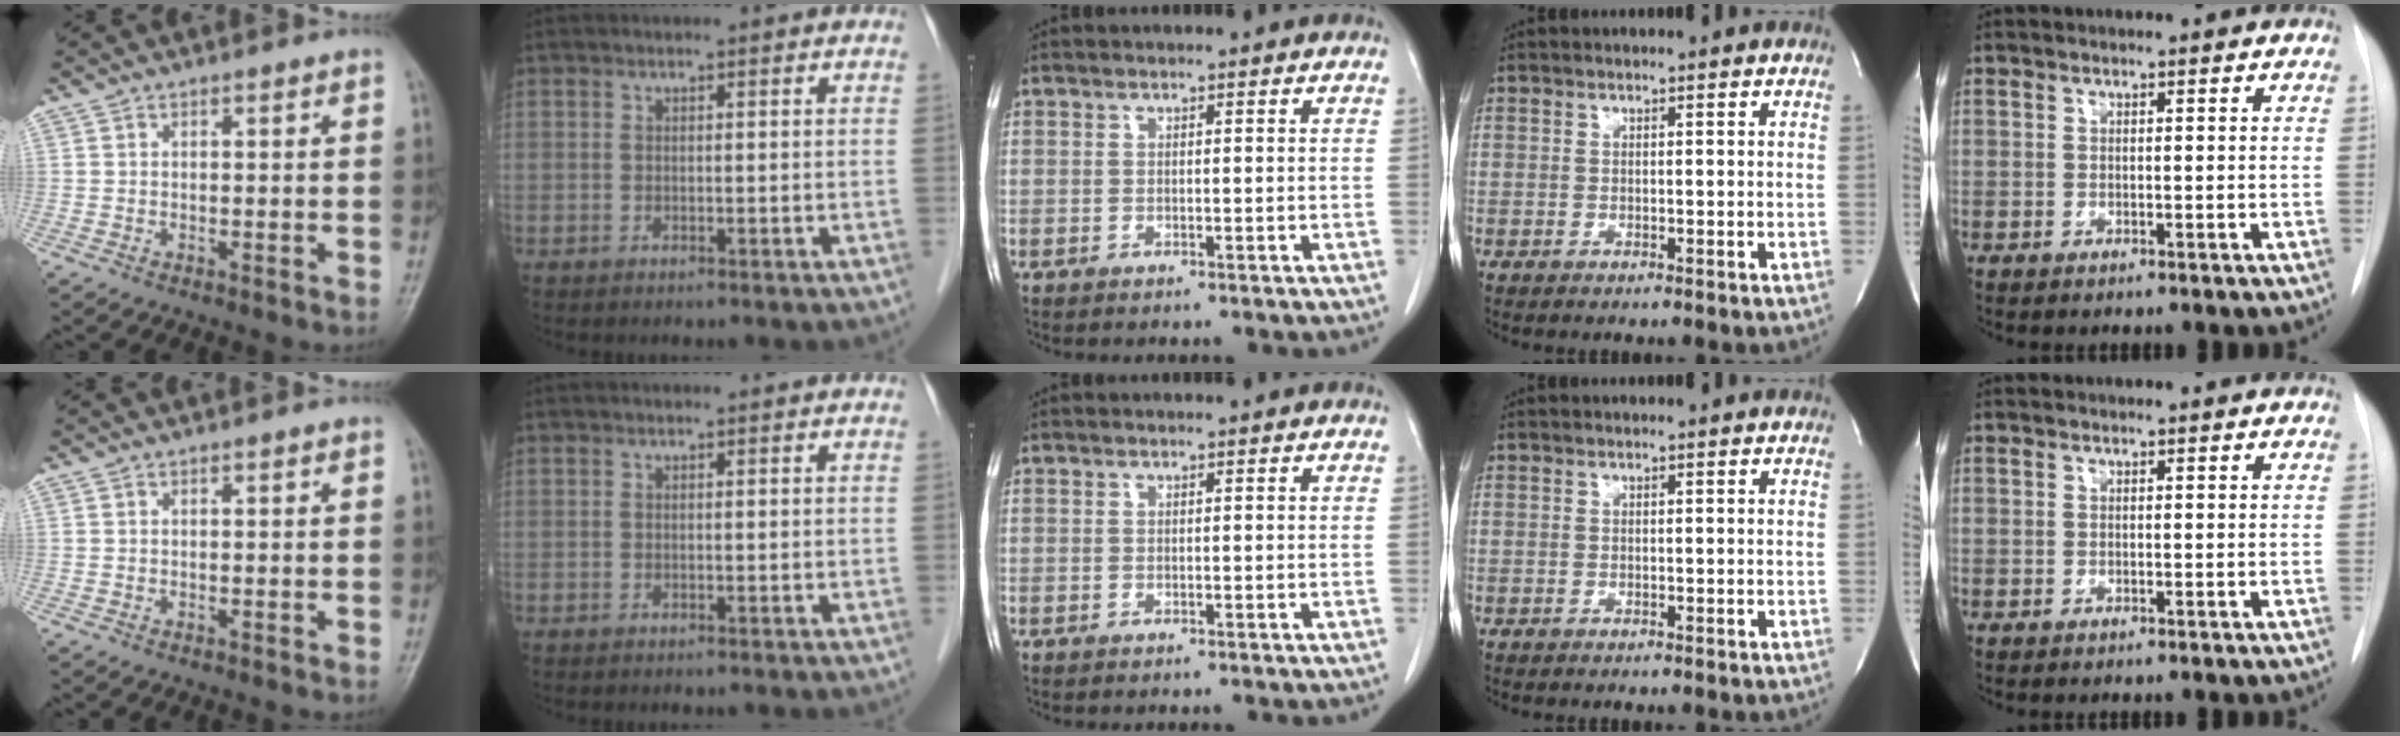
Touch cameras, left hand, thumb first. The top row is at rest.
{}